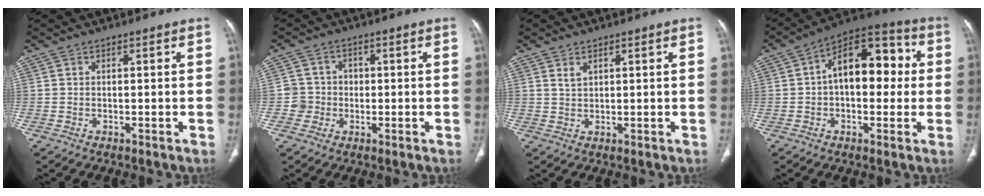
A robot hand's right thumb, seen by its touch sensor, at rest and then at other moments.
{"total": 4.3, "force": [-0.8, 4.2, 0.0], "torque": [0.033, 0.015, -0.022]}
{"total": 2.1, "force": [1.2, 1.2, 1.2], "torque": [-0.022, -0.005, 0.030]}
{"total": 15.4, "force": [1.5, 9.0, 12.4], "torque": [-0.145, 0.041, 0.010]}